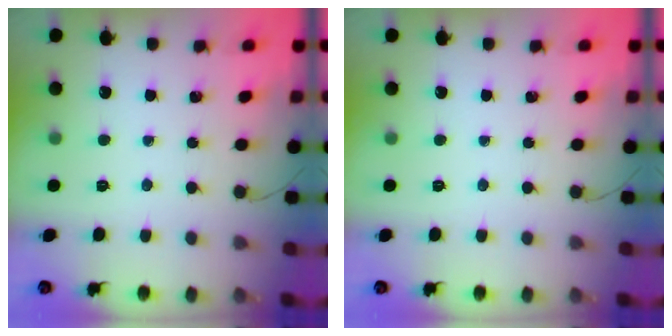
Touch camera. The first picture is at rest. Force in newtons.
{"total": 0.0}